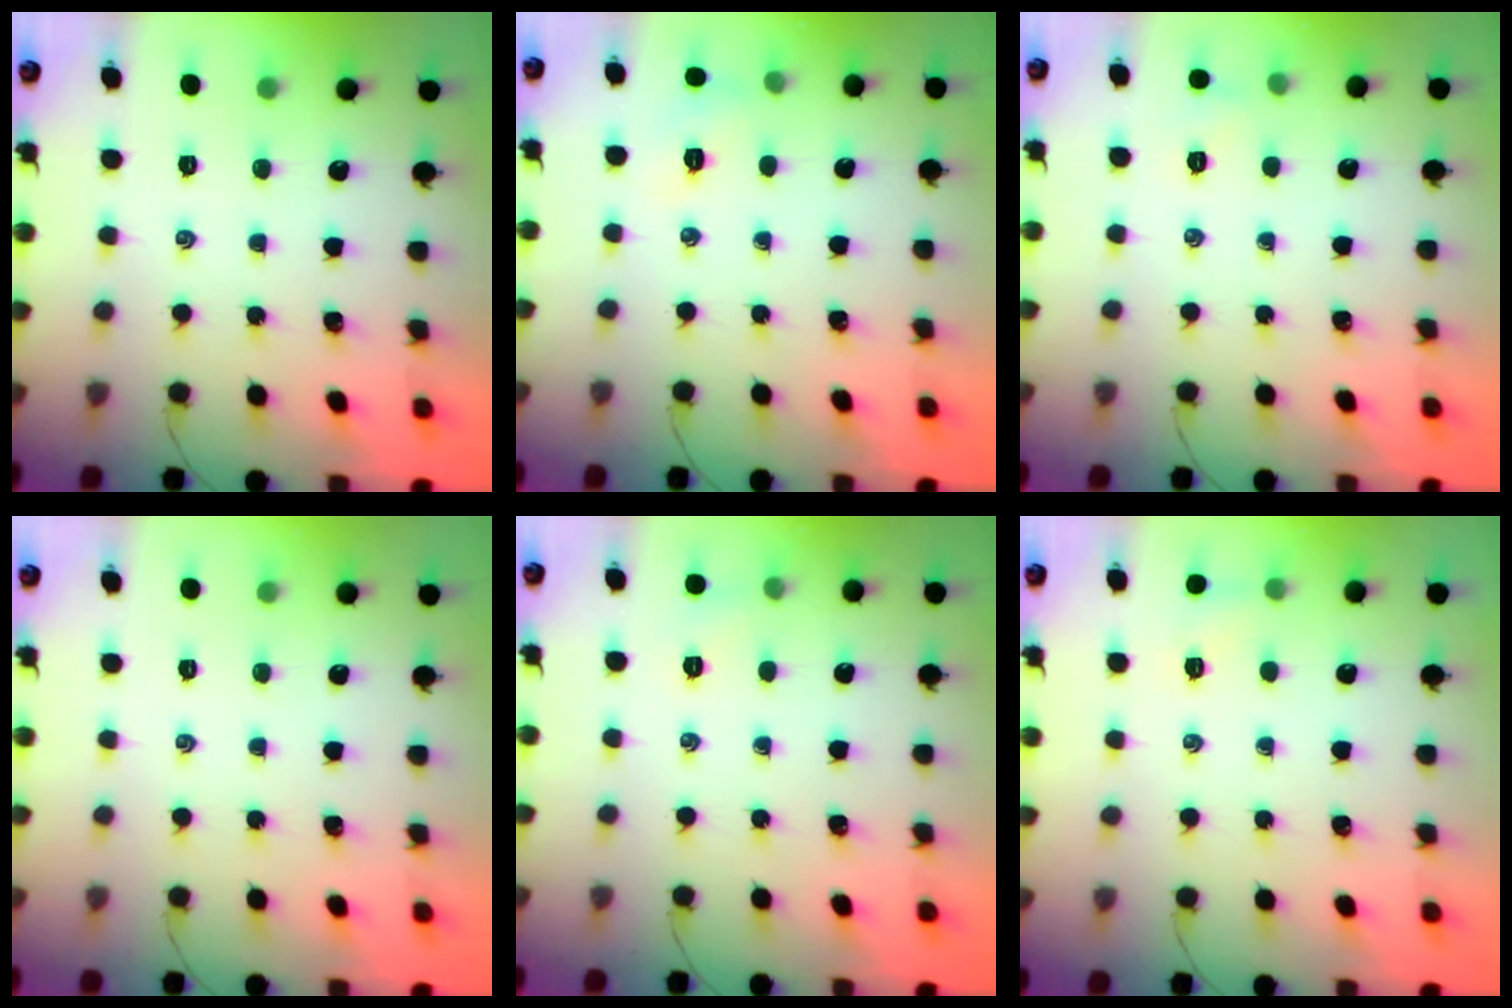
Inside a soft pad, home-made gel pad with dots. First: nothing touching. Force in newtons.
{"total": 5.8, "press": 5.6, "slide": 1.3}
{"total": 3.2, "press": 3.1, "slide": 0.9}
{"total": 0.0}
{"total": 4.3, "press": 4.1, "slide": 1.3}
{"total": 5.5, "press": 5.3, "slide": 1.5}